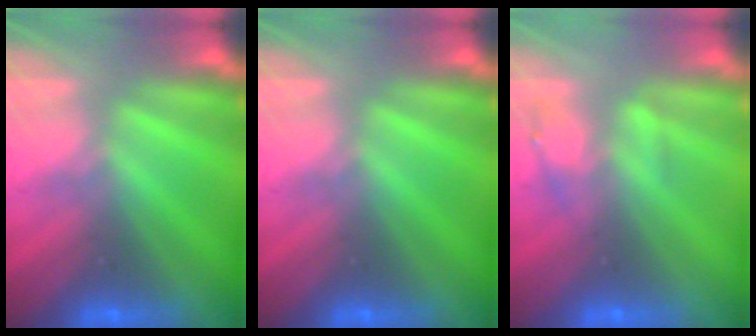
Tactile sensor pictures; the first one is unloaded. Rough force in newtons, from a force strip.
{"total": 0.0}
{"total": 2.2}